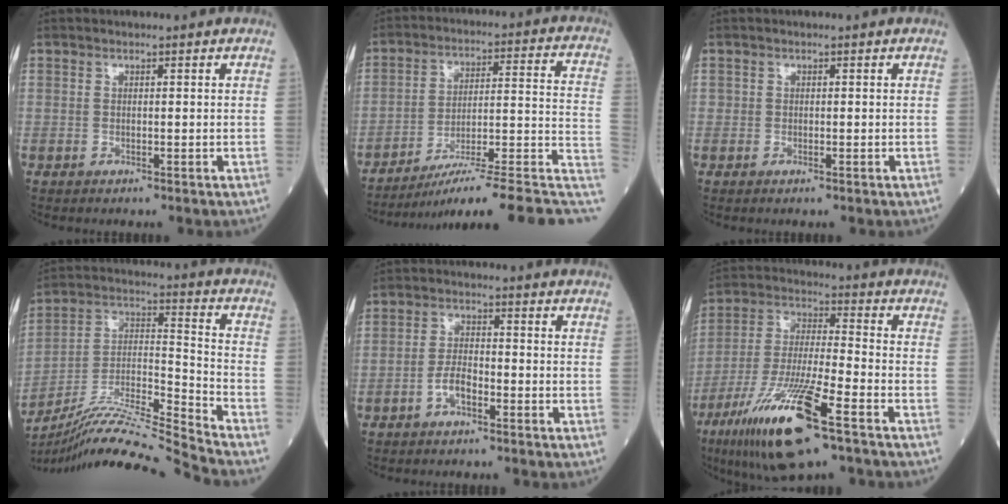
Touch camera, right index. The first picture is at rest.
{"total": 19.7, "force": [-14.0, 0.5, 13.8], "torque": [-0.134, 0.035, -0.209]}
{"total": 0.5, "force": [-0.2, 0.4, 0.3], "torque": [-0.005, 0.000, -0.003]}
{"total": 17.1, "force": [-15.8, -2.7, 6.0], "torque": [-0.108, 0.018, -0.280]}
{"total": 3.5, "force": [-1.8, 1.3, 2.7], "torque": [-0.053, 0.007, -0.036]}
{"total": 17.4, "force": [-9.6, 2.1, 14.4], "torque": [-0.303, -0.041, -0.176]}